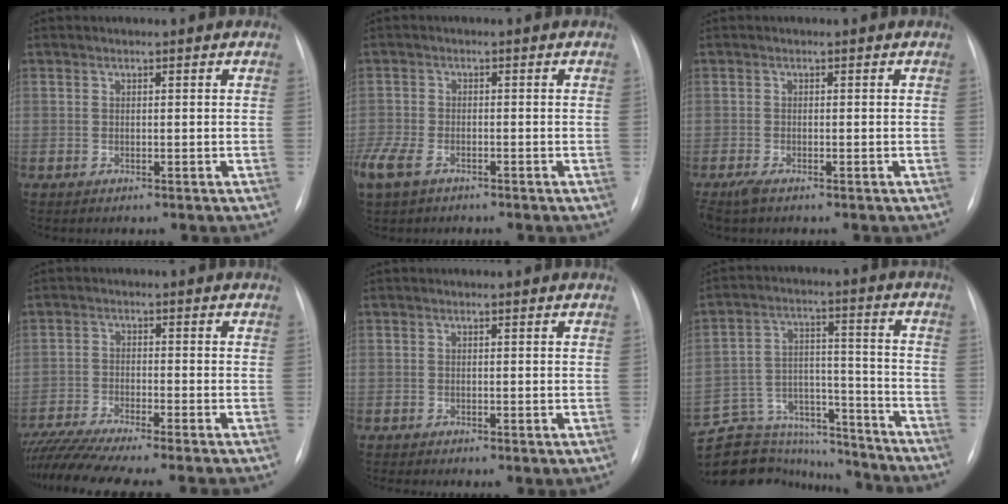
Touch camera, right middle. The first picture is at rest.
{"total": 8.4, "force": [-5.3, 4.6, 4.7], "torque": [-0.122, -0.013, -0.094]}
{"total": 2.1, "force": [-1.5, 0.6, 1.4], "torque": [-0.034, -0.007, -0.027]}
{"total": 9.9, "force": [-8.6, -1.1, 4.8], "torque": [-0.088, -0.022, -0.145]}
{"total": 1.1, "force": [-0.3, 0.4, 1.0], "torque": [-0.022, -0.006, -0.004]}
{"total": 19.2, "force": [-17.6, 6.6, 3.7], "torque": [-0.092, 0.045, -0.263]}